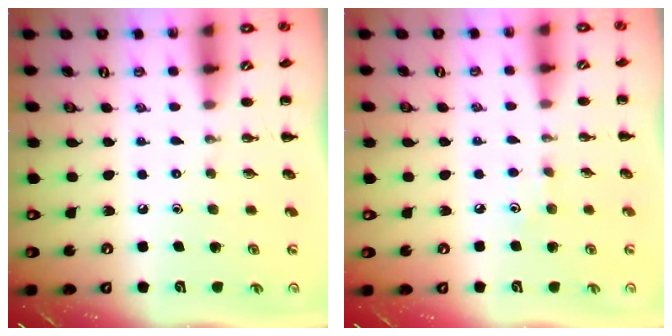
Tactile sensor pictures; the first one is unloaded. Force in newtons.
{"total": 4.8, "press": 4.5, "slide": 1.6}